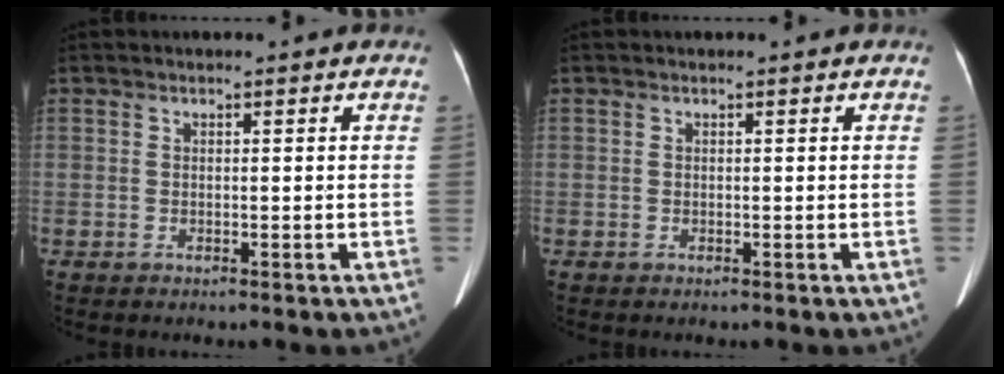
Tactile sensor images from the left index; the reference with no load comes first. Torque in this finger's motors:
{"motor_torque": [-0.05, 0.02, 0.01, -0.01]}